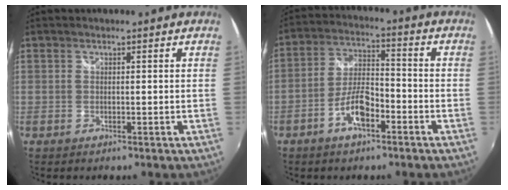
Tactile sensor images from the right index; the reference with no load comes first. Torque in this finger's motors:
{"motor_torque": [1.54, -0.33, 0.68, 0.08]}